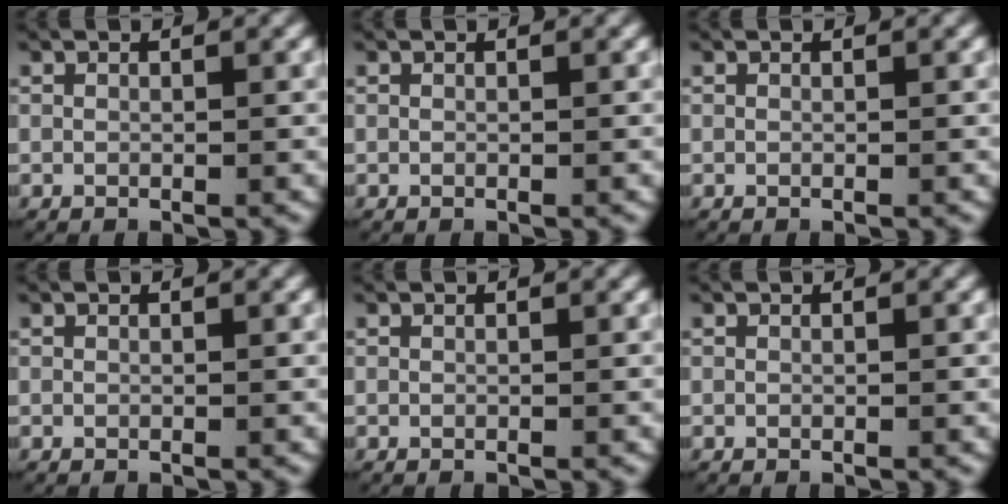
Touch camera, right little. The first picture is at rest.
{"total": 0.0}
{"total": 0.0}
{"total": 0.0}
{"total": 0.0}
{"total": 0.0}